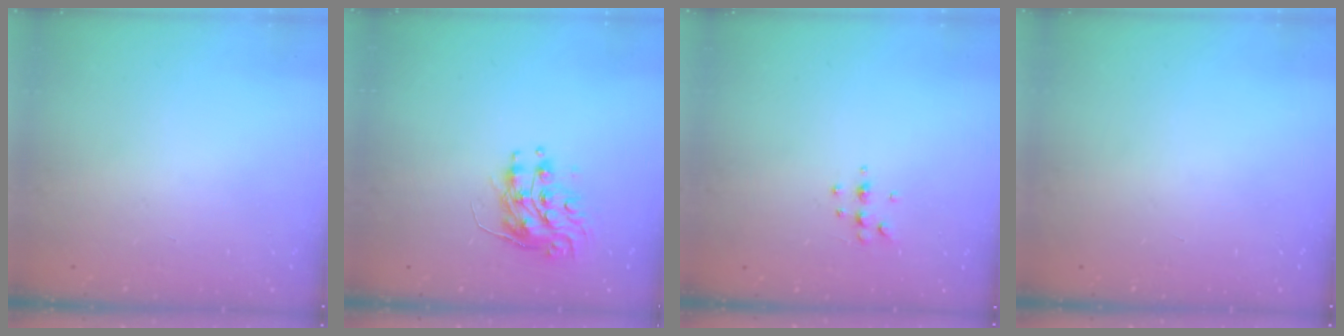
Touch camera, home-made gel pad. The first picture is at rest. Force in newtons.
{"total": 8.8, "press": 8.8, "slide": 0.3}
{"total": 5.1, "press": 4.9, "slide": 1.4}
{"total": 0.0}